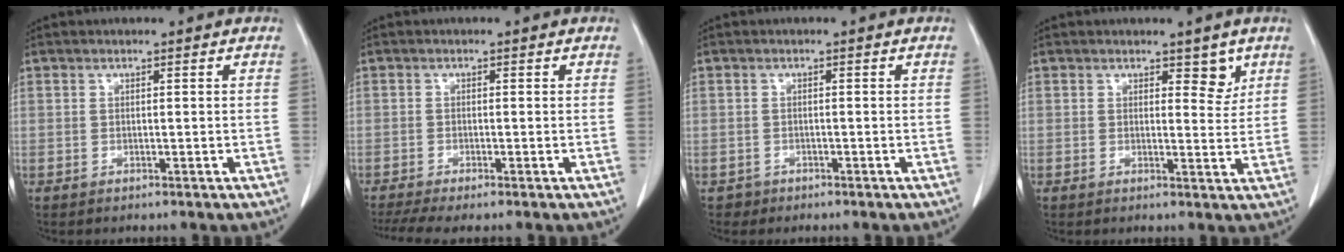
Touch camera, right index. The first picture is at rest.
{"total": 4.3, "force": [-3.3, 0.3, 2.8], "torque": [-0.052, -0.006, -0.057]}
{"total": 1.3, "force": [-0.8, 1.0, -0.3], "torque": [0.000, 0.006, -0.016]}
{"total": 3.0, "force": [1.9, 1.5, 1.7], "torque": [-0.013, -0.009, 0.026]}